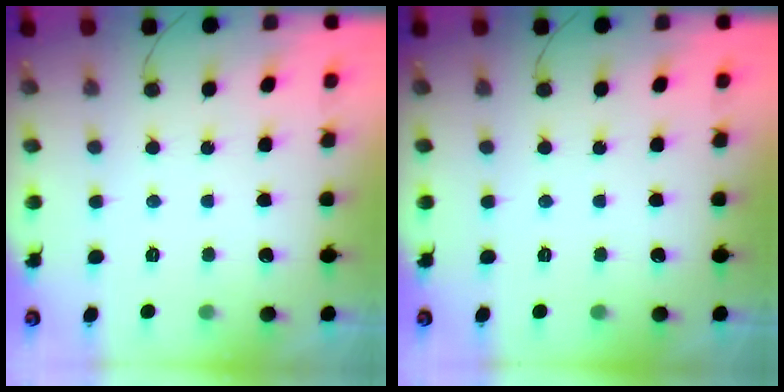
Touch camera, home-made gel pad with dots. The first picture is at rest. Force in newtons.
{"total": 0.0}